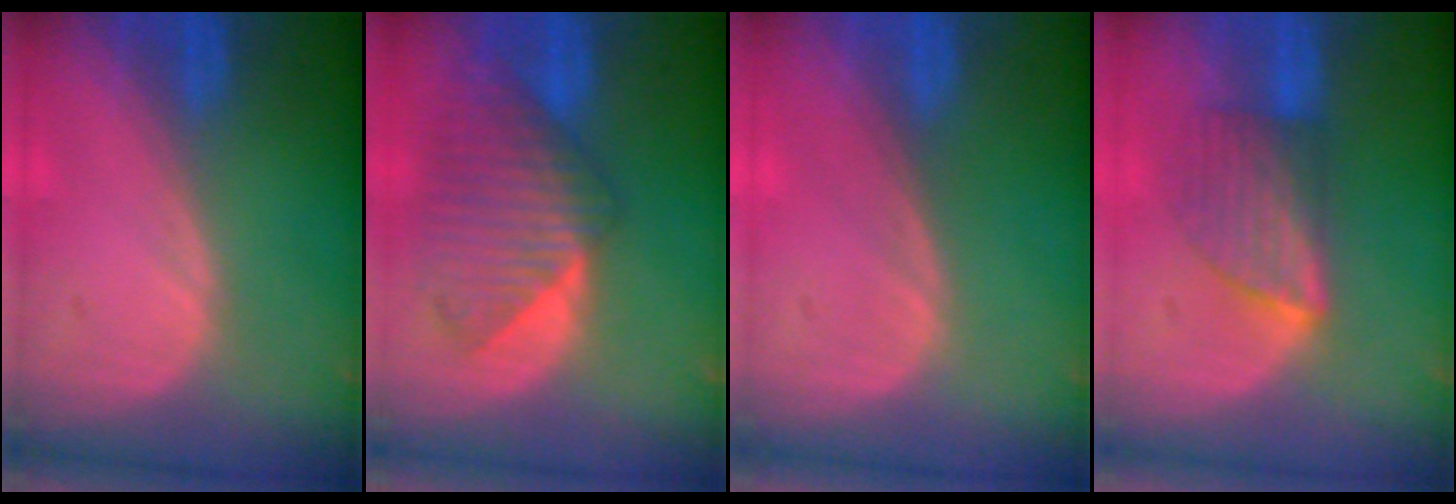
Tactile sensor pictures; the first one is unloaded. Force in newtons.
{"total": 9.4, "press": 8.3, "slide": 4.3}
{"total": 0.0}
{"total": 6.0, "press": 6.0, "slide": 1.0}